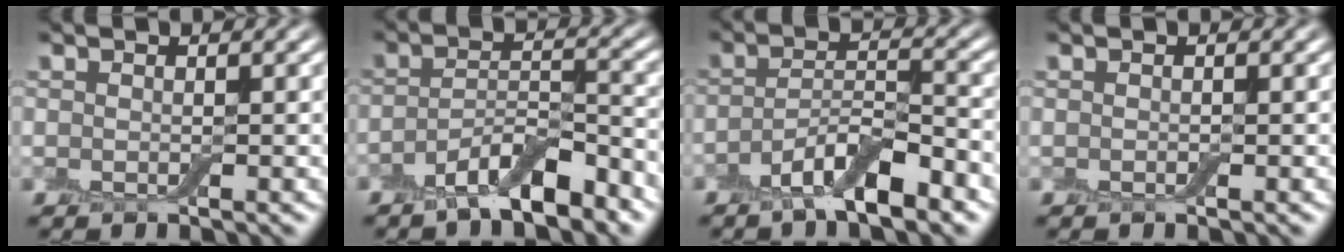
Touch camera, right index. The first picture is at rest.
{"total": 5.4, "force": [-3.7, 1.5, 3.6], "torque": [-0.061, -0.001, -0.068]}
{"total": 5.4, "force": [-3.4, 1.5, 4.0], "torque": [-0.069, -0.002, -0.064]}
{"total": 0.0}